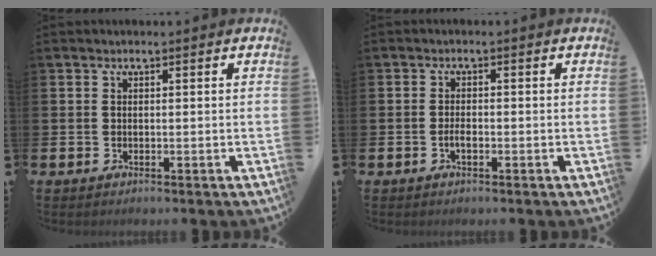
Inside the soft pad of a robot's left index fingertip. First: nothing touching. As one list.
[{"total": 1.4, "force": [-0.6, 0.6, 1.2], "torque": [-0.019, -0.001, -0.012]}]